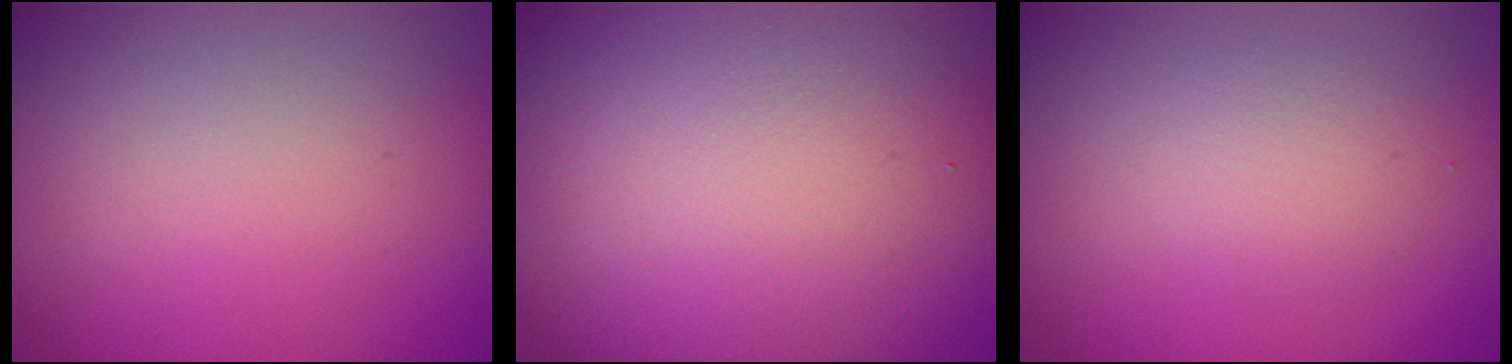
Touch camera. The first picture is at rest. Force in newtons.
{"total": 18.9, "press": 18.9, "slide": 0.4}
{"total": 1.8, "press": 1.8, "slide": 0.0}